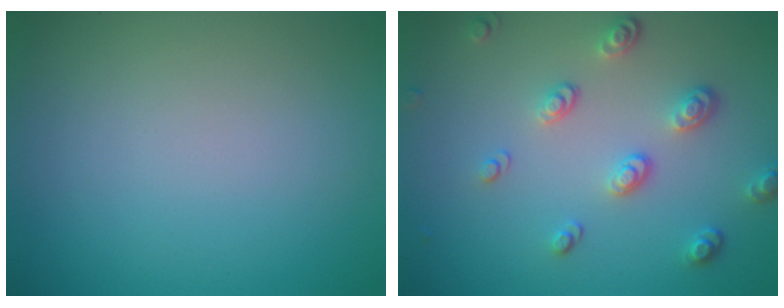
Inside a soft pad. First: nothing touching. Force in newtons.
{"total": 3.3, "press": 2.6, "slide": 1.9}